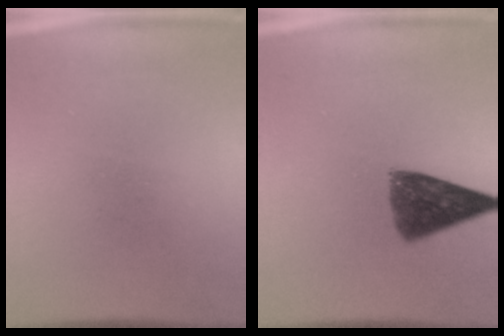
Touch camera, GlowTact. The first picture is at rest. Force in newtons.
{"total": 8.4}